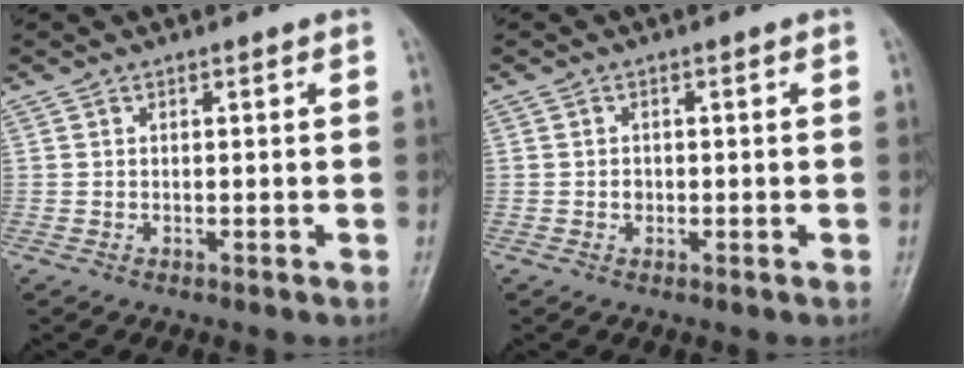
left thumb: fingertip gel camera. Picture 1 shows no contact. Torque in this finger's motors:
{"motor_torque": [-0.48, -0.32, 0.04, 0.03, 0.00]}